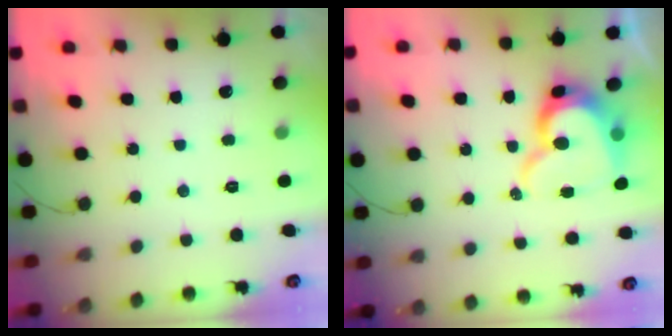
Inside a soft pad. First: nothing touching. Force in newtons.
{"total": 13.9, "press": 13.9, "slide": 1.3}